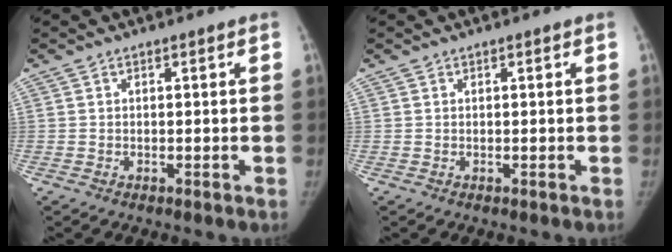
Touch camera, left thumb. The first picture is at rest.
{"total": 0.0}